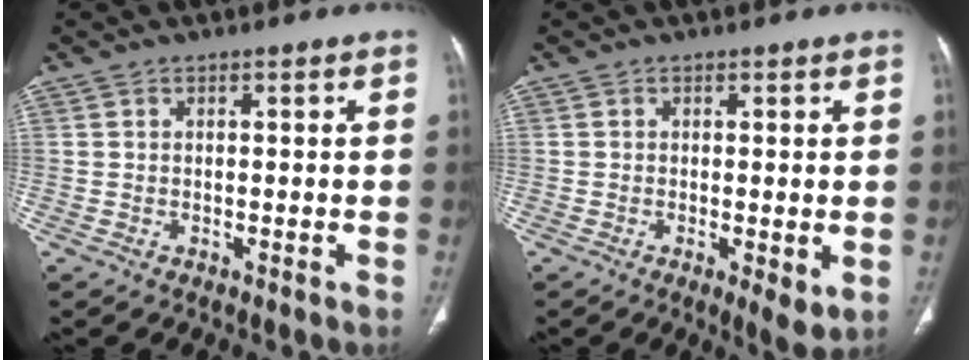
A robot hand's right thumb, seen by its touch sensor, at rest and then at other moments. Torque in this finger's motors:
{"motor_torque": [-0.20, -0.17, 0.00, -0.09, 0.00]}